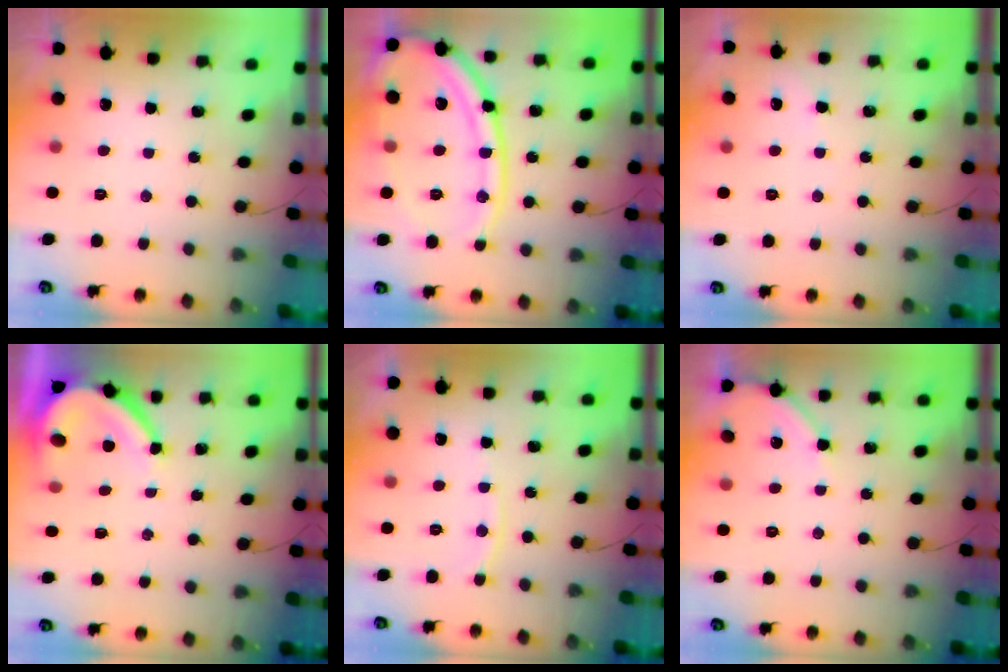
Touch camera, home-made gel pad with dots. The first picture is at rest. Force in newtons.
{"total": 19.1, "press": 18.9, "slide": 2.2}
{"total": 1.3, "press": 1.3, "slide": 0.2}
{"total": 7.3, "press": 7.3, "slide": 0.4}
{"total": 6.3, "press": 6.2, "slide": 1.0}
{"total": 4.9, "press": 4.9, "slide": 0.6}